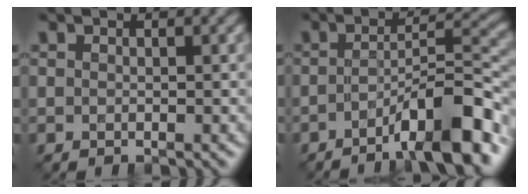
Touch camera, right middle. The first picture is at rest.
{"total": 7.6, "force": [-4.5, 1.4, 5.9], "torque": [-0.085, 0.016, -0.078]}